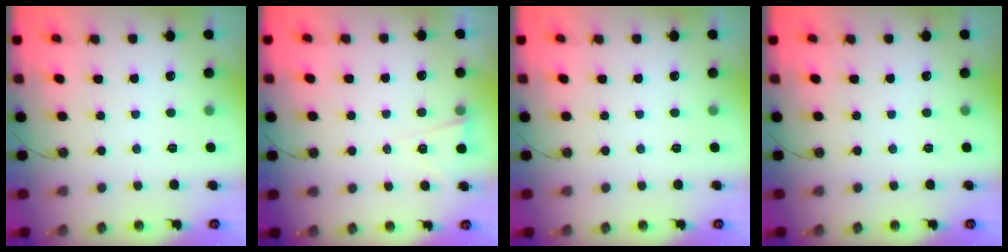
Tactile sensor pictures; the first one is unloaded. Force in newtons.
{"total": 3.0, "press": 2.8, "slide": 1.0}
{"total": 0.0}
{"total": 0.0}